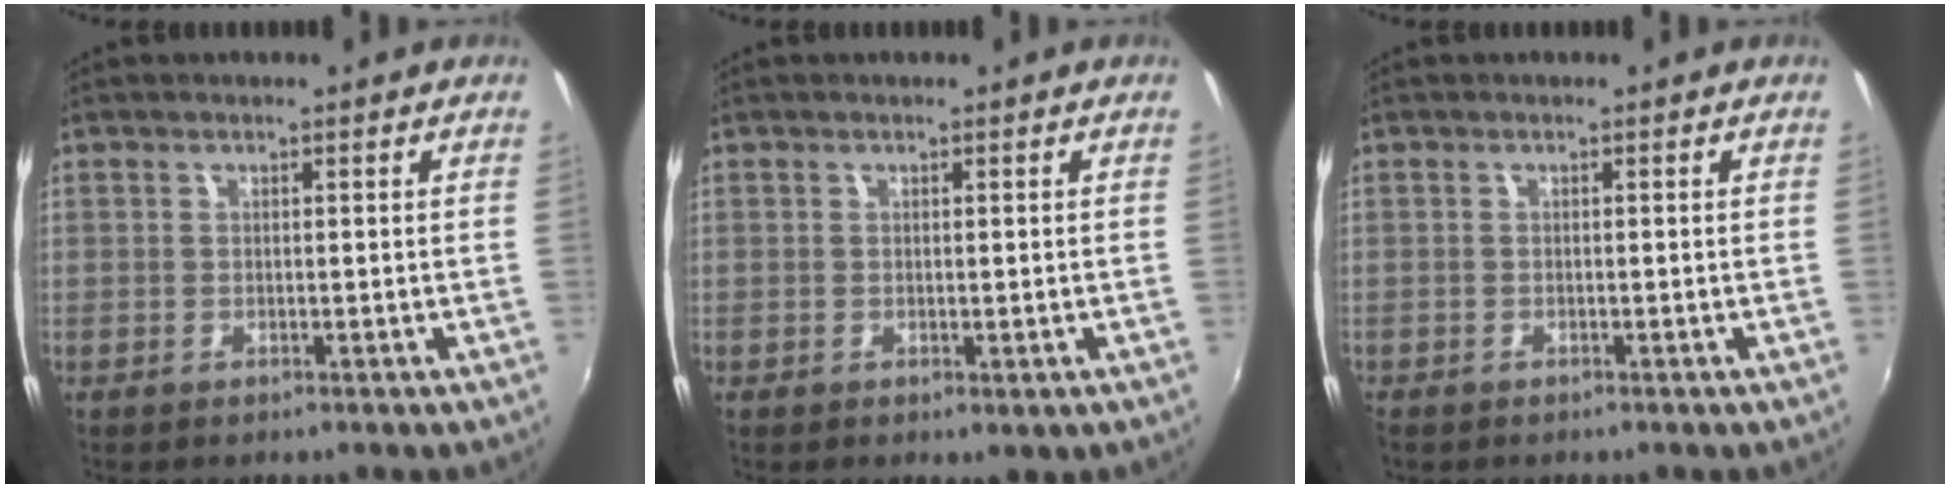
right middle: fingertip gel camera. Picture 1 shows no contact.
{"total": 0.8, "force": [0.2, 0.5, 0.6], "torque": [-0.010, -0.003, 0.003]}
{"total": 0.7, "force": [-0.6, 0.3, 0.1], "torque": [-0.005, -0.002, -0.013]}